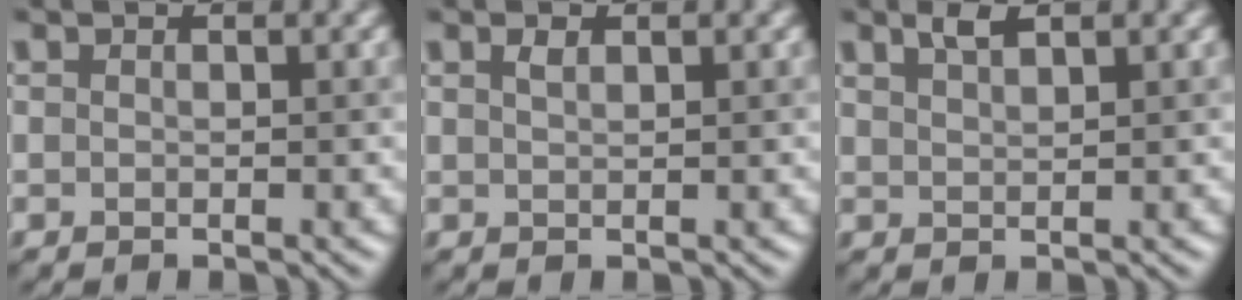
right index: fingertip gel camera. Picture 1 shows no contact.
{"total": 0.6, "force": [0.4, 0.2, 0.5], "torque": [-0.006, -0.001, 0.010]}
{"total": 1.7, "force": [1.3, 0.4, 1.0], "torque": [-0.021, 0.002, 0.024]}